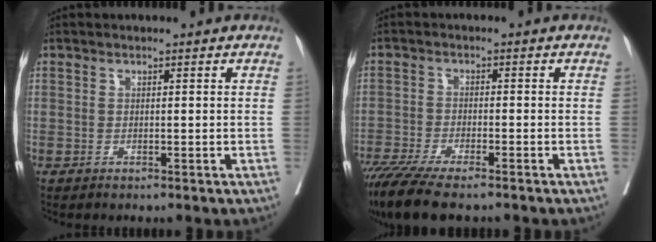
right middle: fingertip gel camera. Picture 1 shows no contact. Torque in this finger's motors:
{"motor_torque": [0.88, -0.88, 0.11, 0.11]}